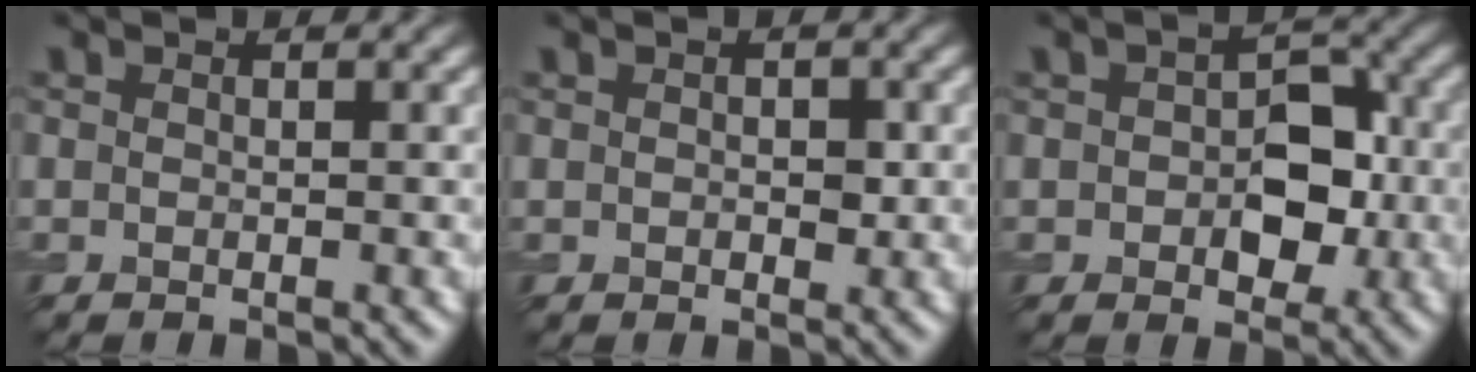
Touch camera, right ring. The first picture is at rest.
{"total": 1.1, "force": [0.4, 0.6, 0.9], "torque": [-0.012, 0.004, 0.009]}
{"total": 5.1, "force": [-0.1, 3.2, 3.9], "torque": [-0.050, 0.002, 0.000]}